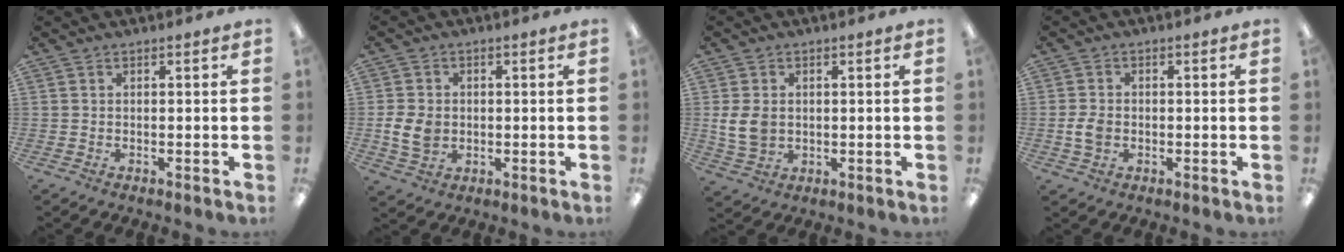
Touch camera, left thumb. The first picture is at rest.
{"total": 6.4, "force": [-0.4, 5.1, 3.9], "torque": [-0.082, 0.002, -0.008]}
{"total": 6.7, "force": [0.3, 5.3, 4.2], "torque": [-0.105, 0.004, 0.007]}
{"total": 4.0, "force": [-0.7, 3.0, 2.6], "torque": [-0.057, 0.002, -0.015]}